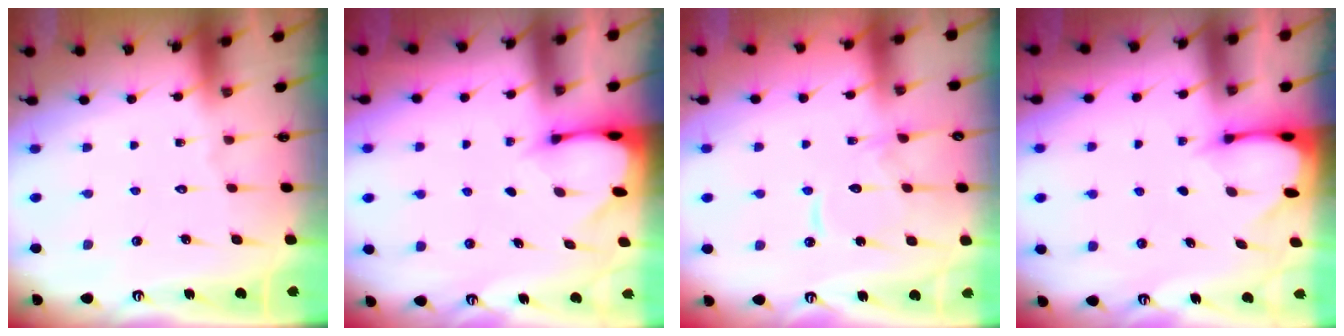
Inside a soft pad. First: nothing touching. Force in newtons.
{"total": 2.0, "press": 2.0, "slide": 0.1}
{"total": 12.0, "press": 12.0, "slide": 1.1}
{"total": 2.4, "press": 2.4, "slide": 0.3}